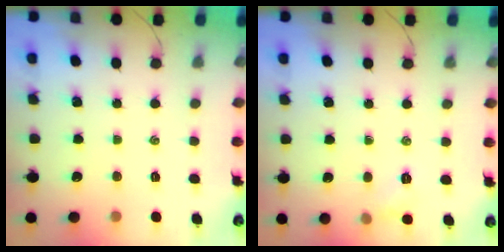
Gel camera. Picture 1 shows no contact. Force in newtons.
{"total": 5.0, "press": 4.7, "slide": 1.5}